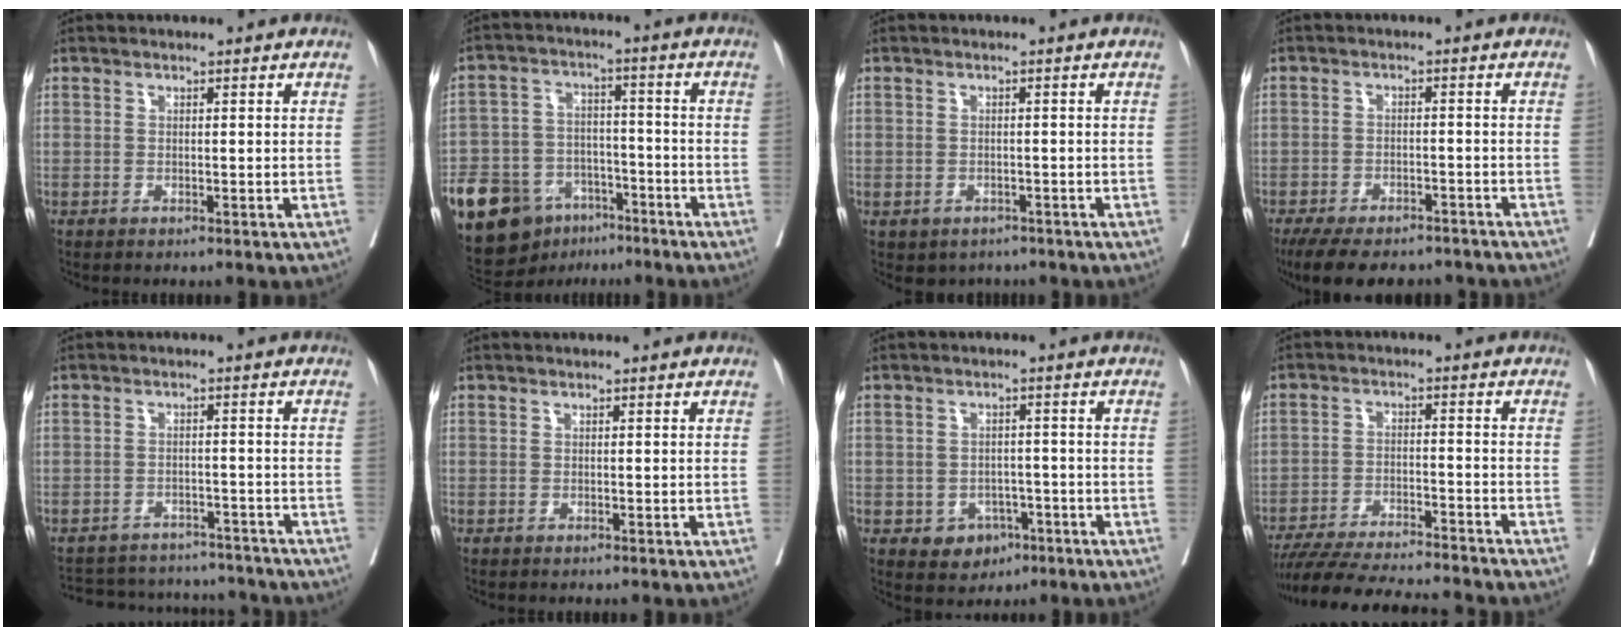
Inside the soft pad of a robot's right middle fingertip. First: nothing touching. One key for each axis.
{"total": 19.4, "fx": -11.9, "fy": 12.0, "fz": 9.5, "tx": -0.229, "ty": 0.014, "tz": -0.195}
{"total": 3.5, "fx": -2.5, "fy": 2.3, "fz": 0.6, "tx": -0.003, "ty": 0.009, "tz": -0.030}
{"total": 13.5, "fx": -11.4, "fy": 4.4, "fz": 5.7, "tx": -0.102, "ty": -0.002, "tz": -0.158}
{"total": 15.0, "fx": -13.9, "fy": 4.6, "fz": 3.3, "tx": -0.067, "ty": 0.014, "tz": -0.173}
{"total": 0.0}
{"total": 4.6, "fx": -2.1, "fy": 3.8, "fz": 1.7, "tx": -0.014, "ty": 0.007, "tz": -0.019}
{"total": 17.4, "fx": -15.9, "fy": 1.1, "fz": 6.9, "tx": -0.119, "ty": -0.024, "tz": -0.240}